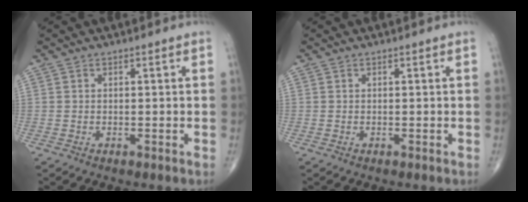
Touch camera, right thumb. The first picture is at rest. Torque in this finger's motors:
{"motor_torque": [0.03, 0.04, 0.00, 0.00, 0.00]}